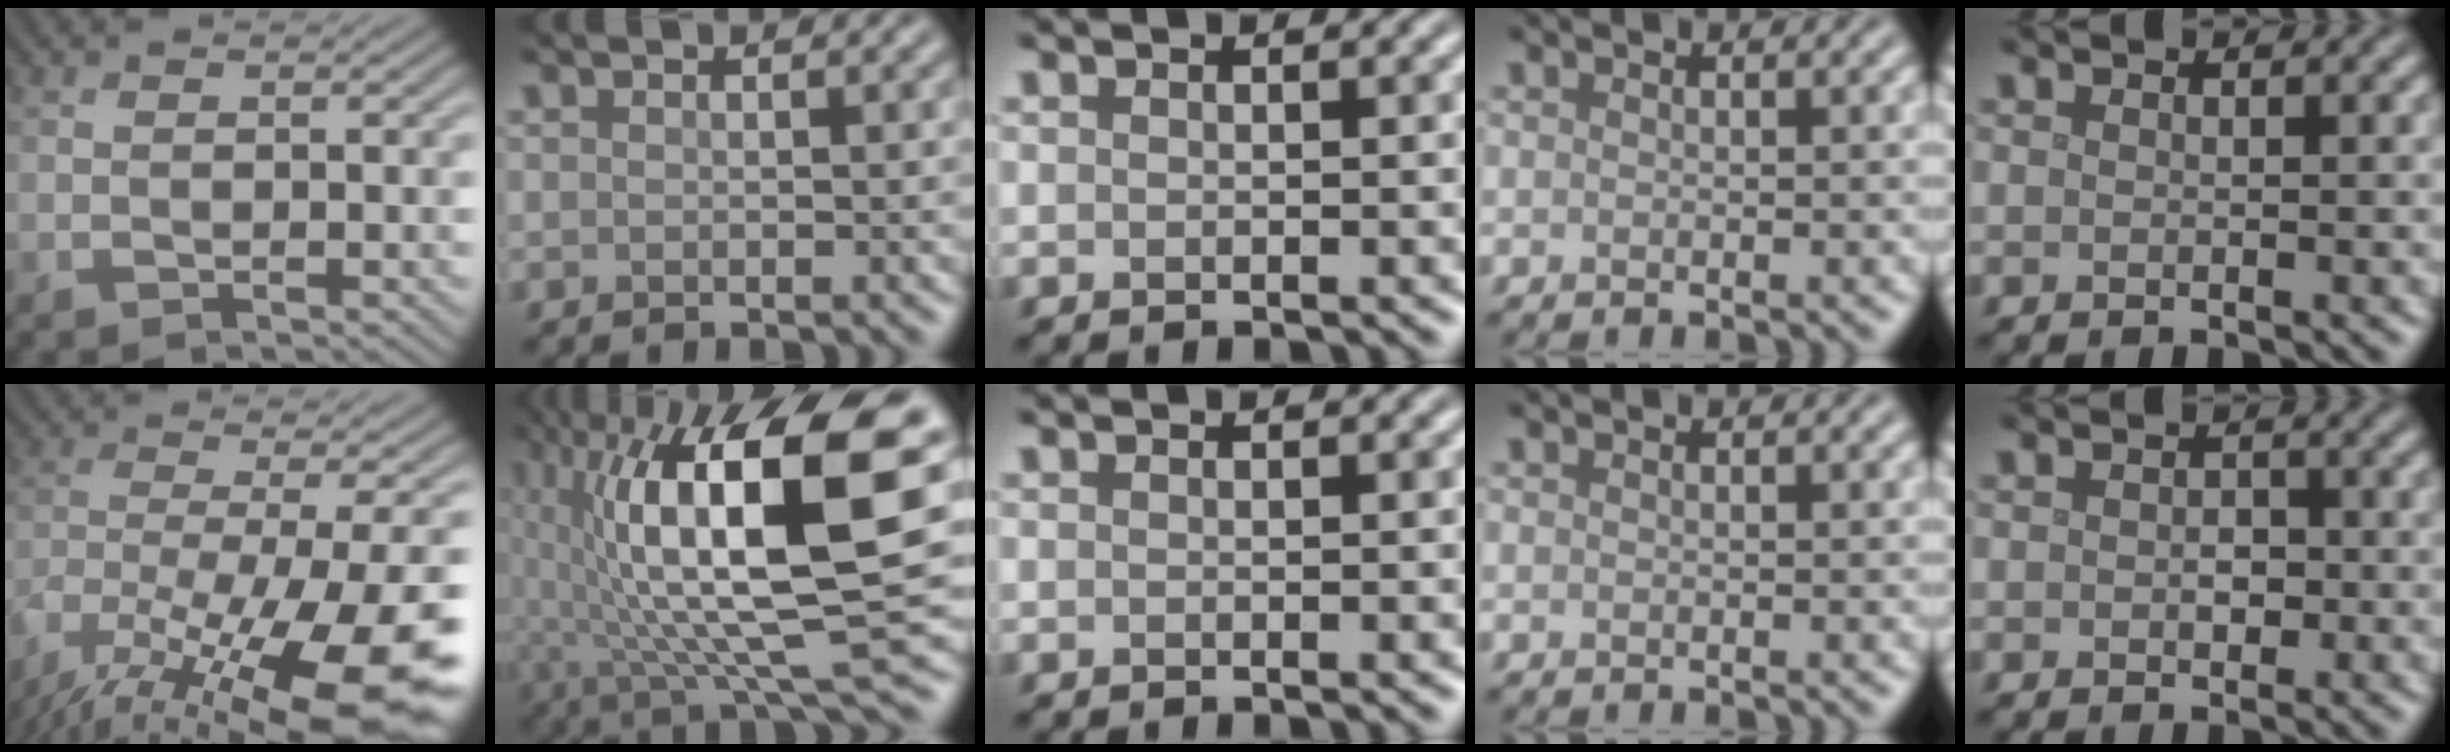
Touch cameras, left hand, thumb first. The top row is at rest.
{"thumb": {"total": 17.8, "force": [-11.4, 4.6, 12.9], "torque": [-0.238, -0.048, -0.172]}, "index": {"total": 16.3, "force": [2.9, 5.6, 15.1], "torque": [-0.267, -0.007, 0.048]}, "little": {"total": 1.4, "force": [-0.1, 1.0, 0.9], "torque": [-0.013, -0.003, -0.004]}}